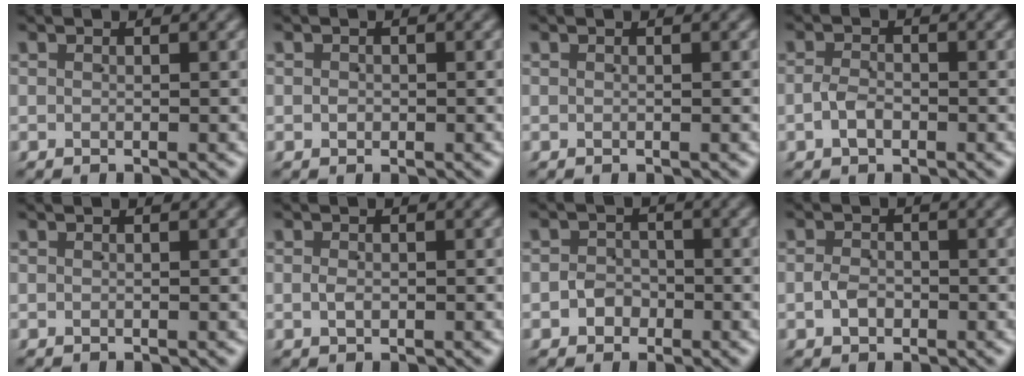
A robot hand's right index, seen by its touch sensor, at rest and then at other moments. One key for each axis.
{"total": 0.7, "fx": -0.3, "fy": 0.6, "fz": 0.0, "tx": -0.003, "ty": -0.003, "tz": 0.000}
{"total": 0.0}
{"total": 1.8, "fx": -1.1, "fy": 1.1, "fz": 0.9, "tx": -0.017, "ty": 0.004, "tz": -0.021}
{"total": 0.0}
{"total": 0.9, "fx": -0.3, "fy": 0.6, "fz": 0.6, "tx": -0.015, "ty": -0.003, "tz": -0.001}
{"total": 2.8, "fx": -1.3, "fy": 2.5, "fz": 0.2, "tx": 0.000, "ty": -0.005, "tz": -0.020}
{"total": 1.7, "fx": -0.8, "fy": 1.3, "fz": 0.7, "tx": -0.012, "ty": 0.002, "tz": -0.012}